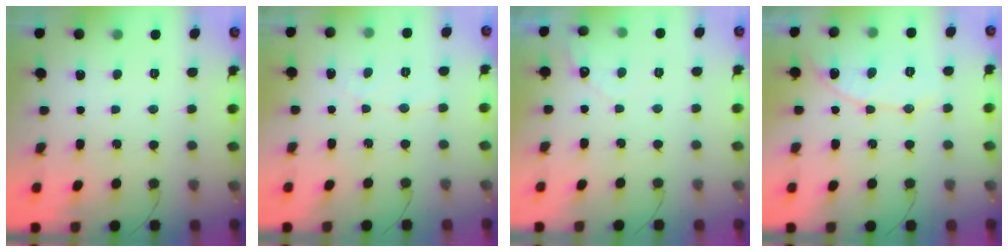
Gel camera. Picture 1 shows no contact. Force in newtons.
{"total": 2.5, "press": 2.5, "slide": 0.2}
{"total": 2.5, "press": 2.5, "slide": 0.1}
{"total": 8.7, "press": 8.6, "slide": 0.7}